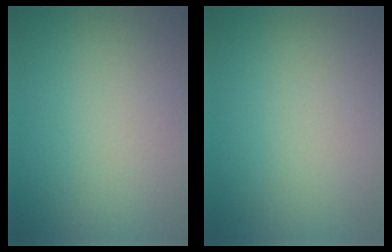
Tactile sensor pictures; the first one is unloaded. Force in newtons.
{"total": 0.0}